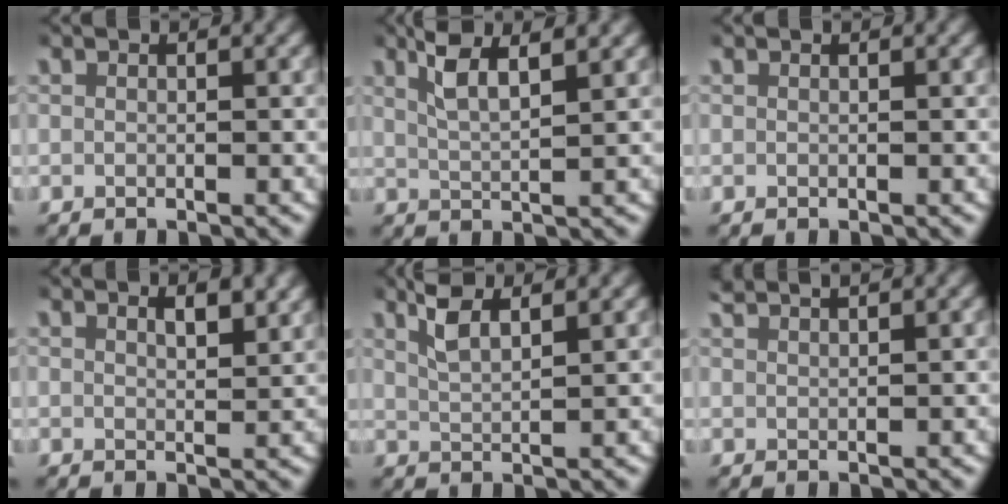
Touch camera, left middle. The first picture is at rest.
{"total": 3.8, "force": [2.3, 0.7, 2.9], "torque": [-0.061, 0.002, 0.039]}
{"total": 0.0}
{"total": 1.8, "force": [1.4, 0.3, 1.2], "torque": [-0.015, -0.004, 0.023]}
{"total": 3.1, "force": [2.1, 0.7, 2.1], "torque": [-0.049, 0.000, 0.038]}
{"total": 2.2, "force": [2.0, 0.2, 0.8], "torque": [-0.018, 0.005, 0.035]}